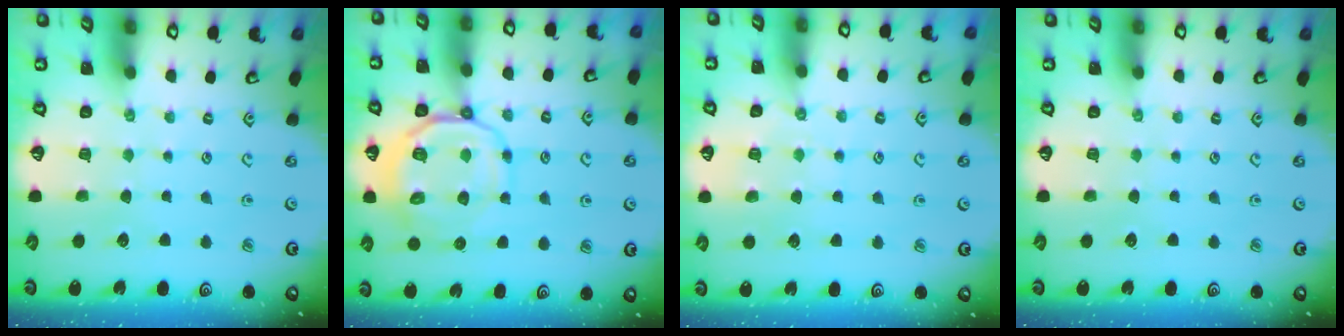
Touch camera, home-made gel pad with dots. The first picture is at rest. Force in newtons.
{"total": 11.2, "press": 11.1, "slide": 2.0}
{"total": 4.6, "press": 4.6, "slide": 0.6}
{"total": 0.0}